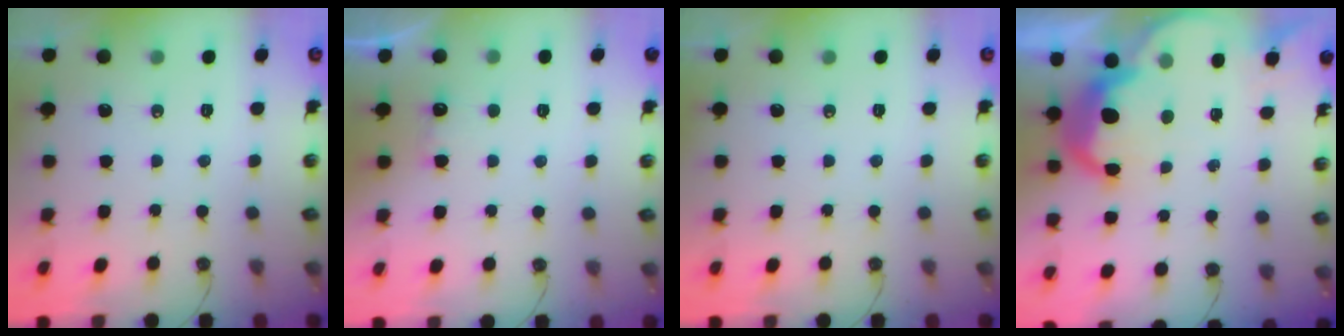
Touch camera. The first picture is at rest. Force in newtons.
{"total": 6.0, "press": 5.9, "slide": 1.2}
{"total": 0.0}
{"total": 9.8, "press": 9.7, "slide": 0.7}